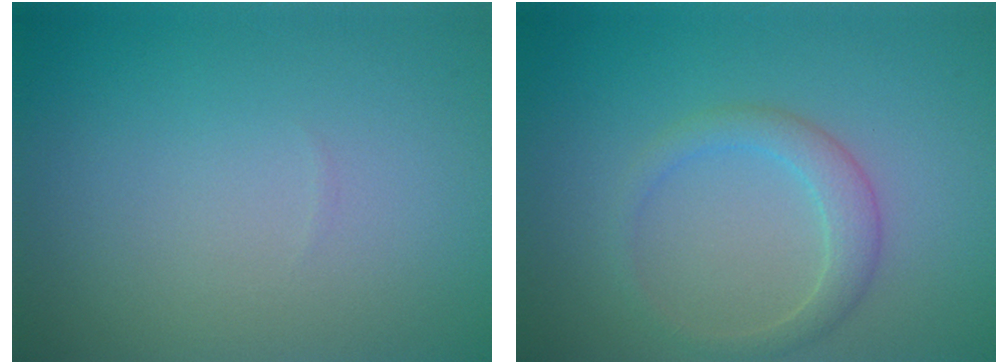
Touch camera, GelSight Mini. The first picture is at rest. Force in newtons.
{"total": 2.2, "press": 2.2, "slide": 0.1}